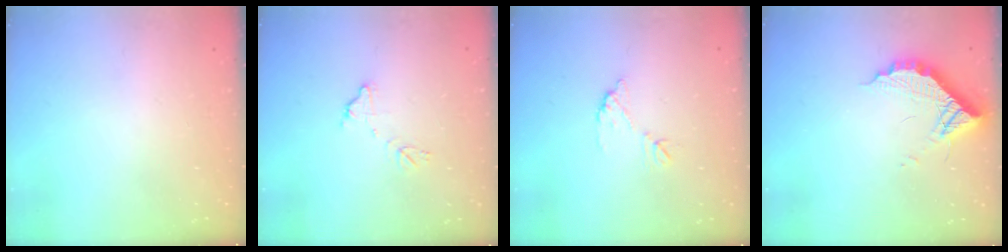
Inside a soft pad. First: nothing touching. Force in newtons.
{"total": 9.2, "press": 9.2, "slide": 0.7}
{"total": 7.4, "press": 7.4, "slide": 0.4}
{"total": 10.6, "press": 10.6, "slide": 0.7}